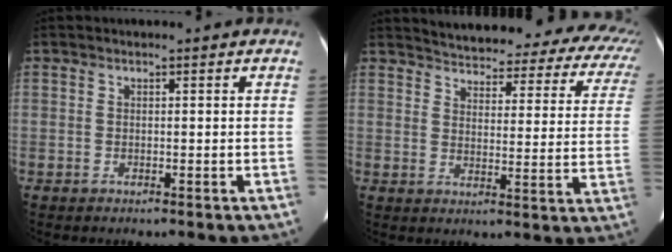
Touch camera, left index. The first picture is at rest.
{"total": 23.6, "force": [20.9, 6.7, 8.7], "torque": [-0.108, -0.029, 0.229]}